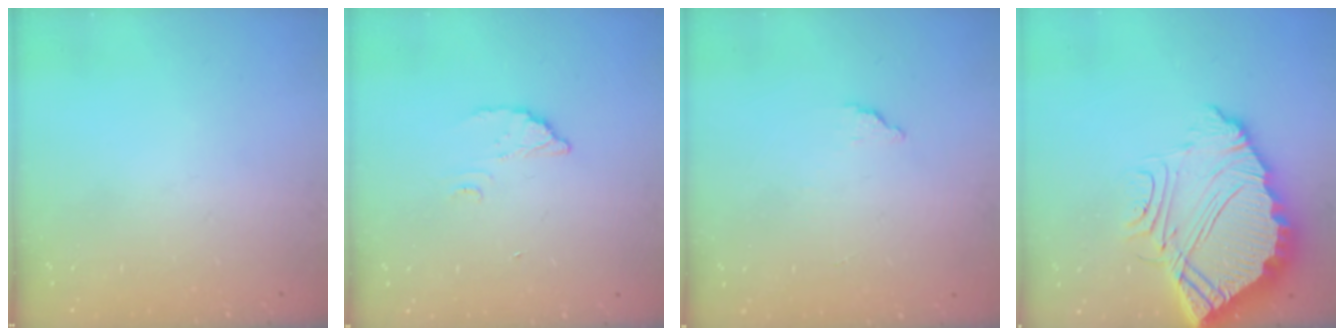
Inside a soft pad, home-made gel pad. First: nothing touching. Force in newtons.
{"total": 3.0, "press": 3.0, "slide": 0.2}
{"total": 2.0, "press": 2.0, "slide": 0.1}
{"total": 14.7, "press": 14.6, "slide": 1.3}